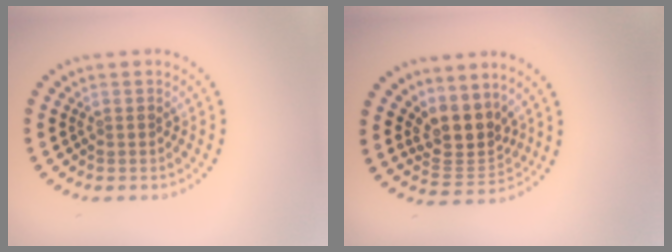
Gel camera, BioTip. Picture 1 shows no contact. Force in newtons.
{"total": 3.8, "press": 3.0, "slide": 2.3}